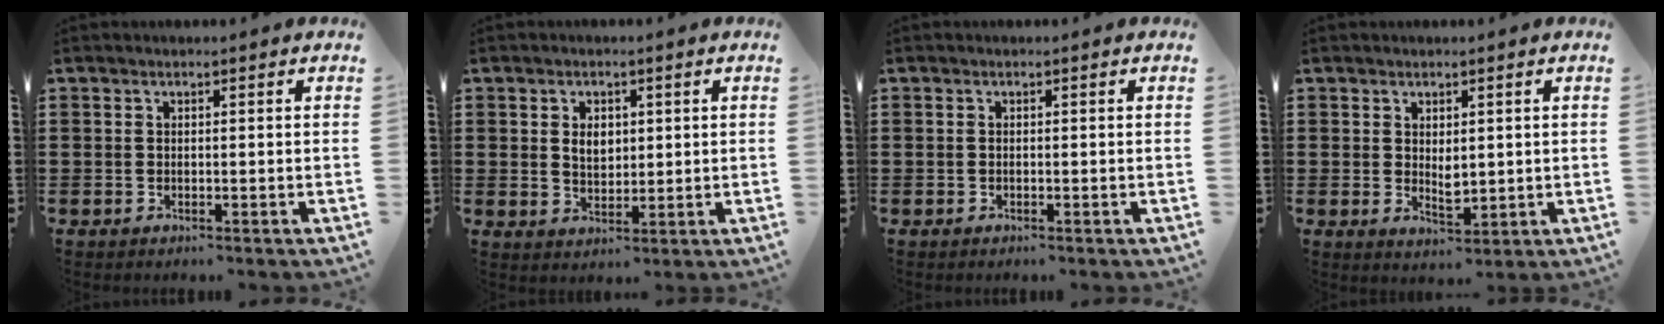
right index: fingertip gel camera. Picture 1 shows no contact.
{"total": 3.3, "force": [0.9, 2.3, 2.2], "torque": [-0.042, 0.008, 0.013]}
{"total": 0.0}
{"total": 2.6, "force": [0.8, 1.5, 2.1], "torque": [-0.032, -0.001, 0.014]}